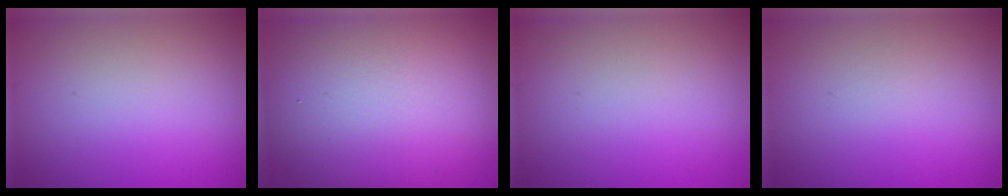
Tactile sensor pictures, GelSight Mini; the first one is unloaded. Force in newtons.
{"total": 14.0, "press": 14.0, "slide": 0.8}
{"total": 0.0}
{"total": 0.0}